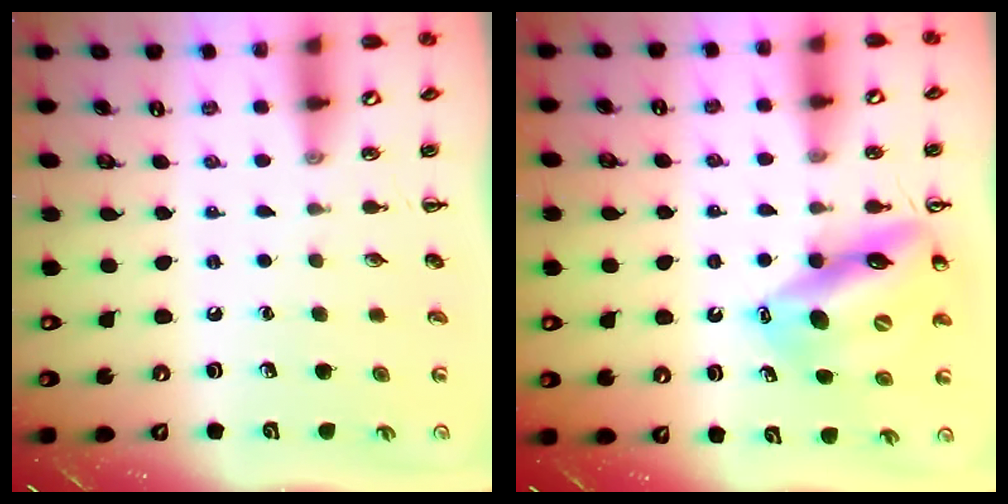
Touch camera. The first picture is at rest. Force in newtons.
{"total": 14.1, "press": 13.6, "slide": 3.9}